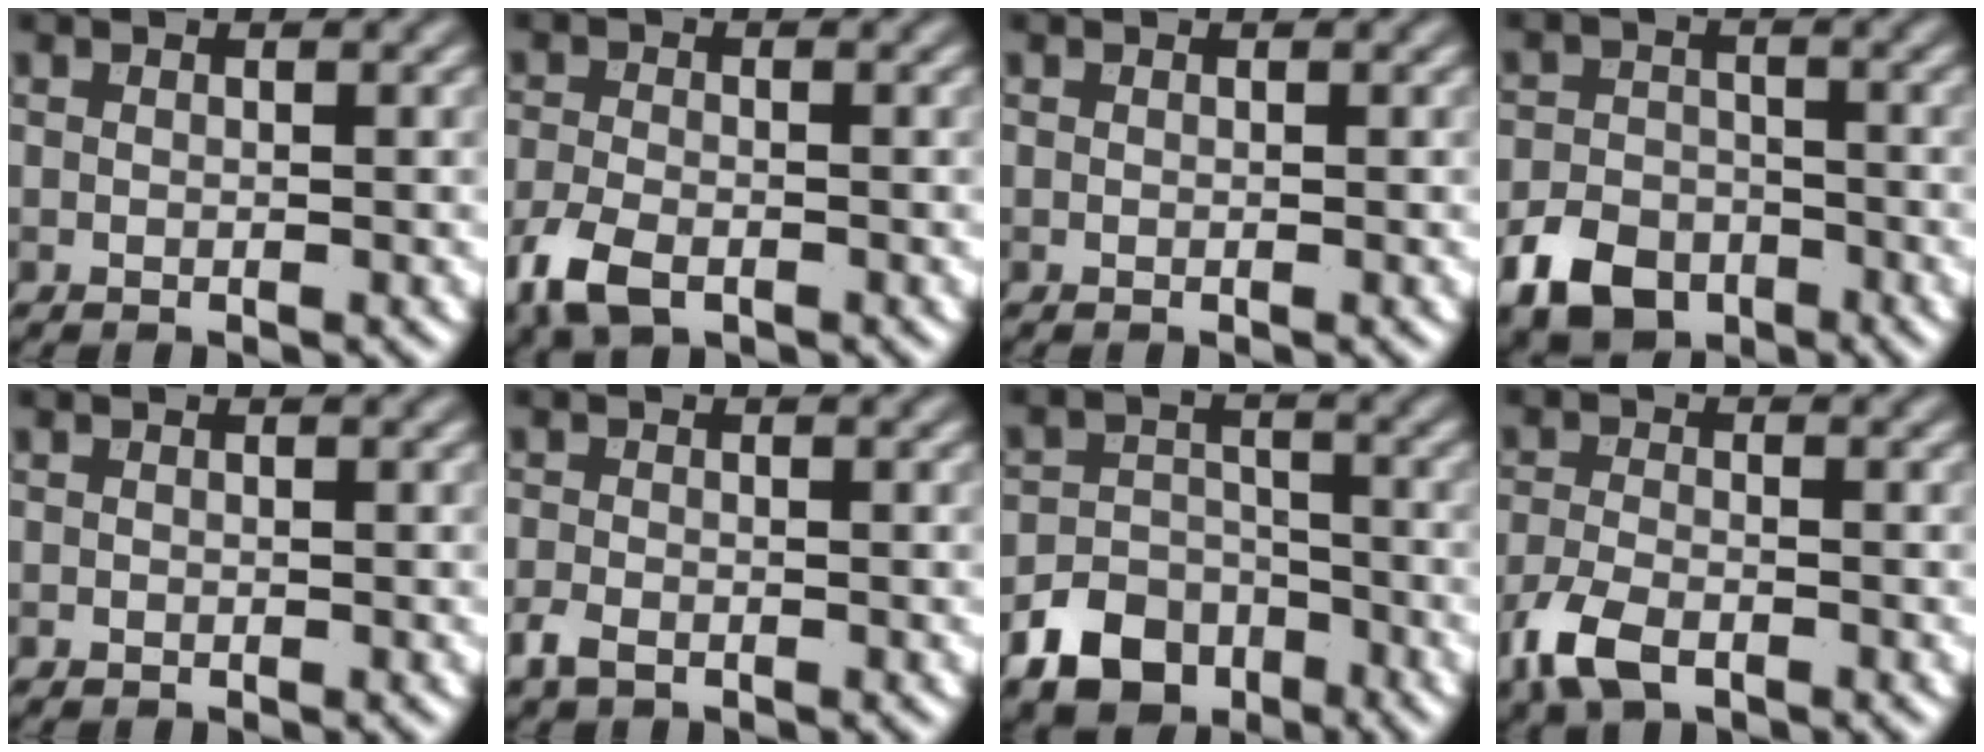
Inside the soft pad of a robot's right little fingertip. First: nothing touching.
{"total": 3.8, "force": [-2.3, 1.9, 2.4], "torque": [-0.057, -0.010, -0.053]}
{"total": 0.0}
{"total": 5.1, "force": [-2.9, 3.5, 2.3], "torque": [-0.044, -0.006, -0.060]}
{"total": 0.0}
{"total": 1.7, "force": [-1.1, 0.9, 0.9], "torque": [-0.022, -0.004, -0.025]}
{"total": 5.6, "force": [-3.4, 3.9, 2.2], "torque": [-0.034, -0.007, -0.060]}
{"total": 3.9, "force": [-2.5, 1.8, 2.5], "torque": [-0.057, -0.009, -0.057]}